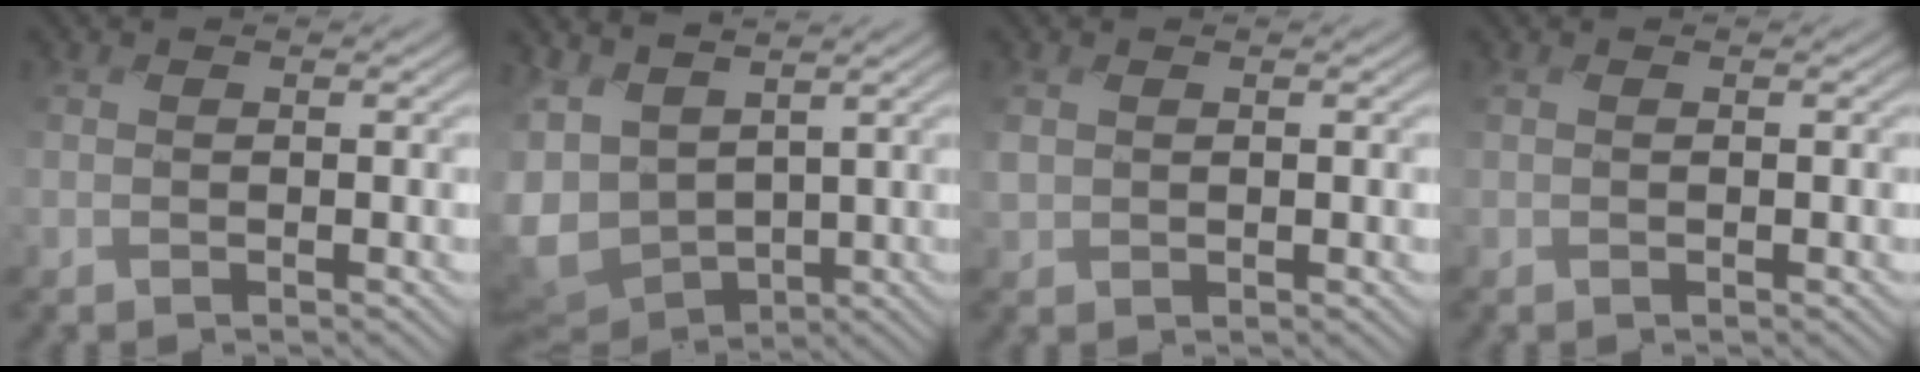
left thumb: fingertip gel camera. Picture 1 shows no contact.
{"total": 7.3, "force": [-1.2, 5.3, 5.0], "torque": [-0.157, -0.023, -0.016]}
{"total": 2.0, "force": [0.4, 1.4, 1.3], "torque": [-0.035, -0.004, 0.010]}
{"total": 0.7, "force": [0.0, 0.1, 0.6], "torque": [-0.012, 0.000, 0.001]}